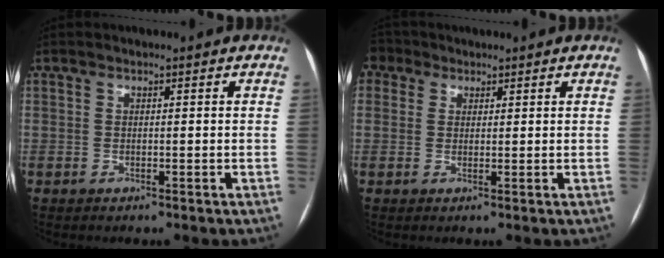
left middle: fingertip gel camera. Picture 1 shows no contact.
{"total": 3.6, "force": [1.9, 3.0, 0.8], "torque": [-0.016, 0.020, 0.035]}